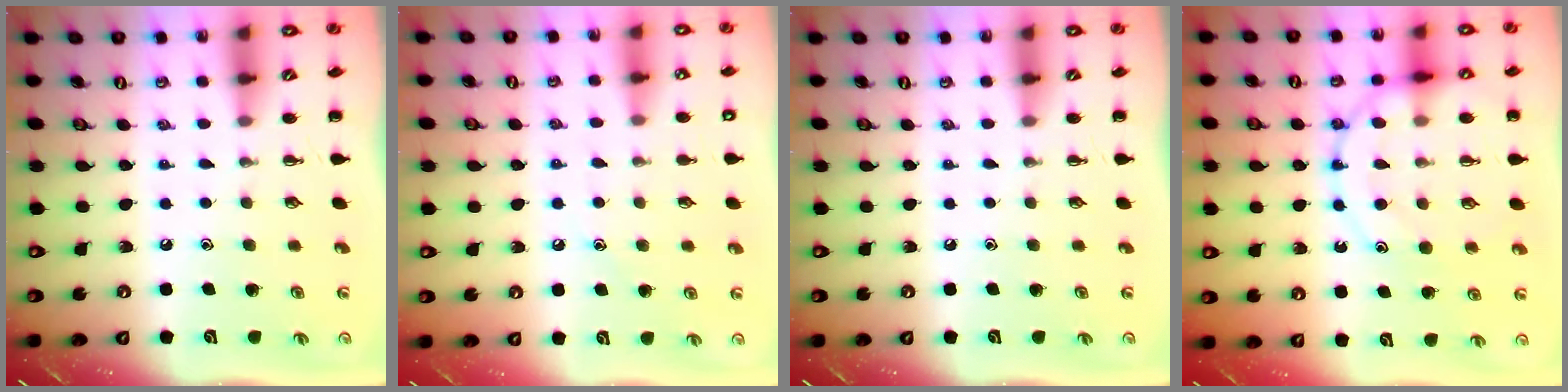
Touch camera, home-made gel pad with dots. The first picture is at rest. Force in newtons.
{"total": 7.8, "press": 7.6, "slide": 1.9}
{"total": 0.0}
{"total": 14.2, "press": 14.1, "slide": 1.2}